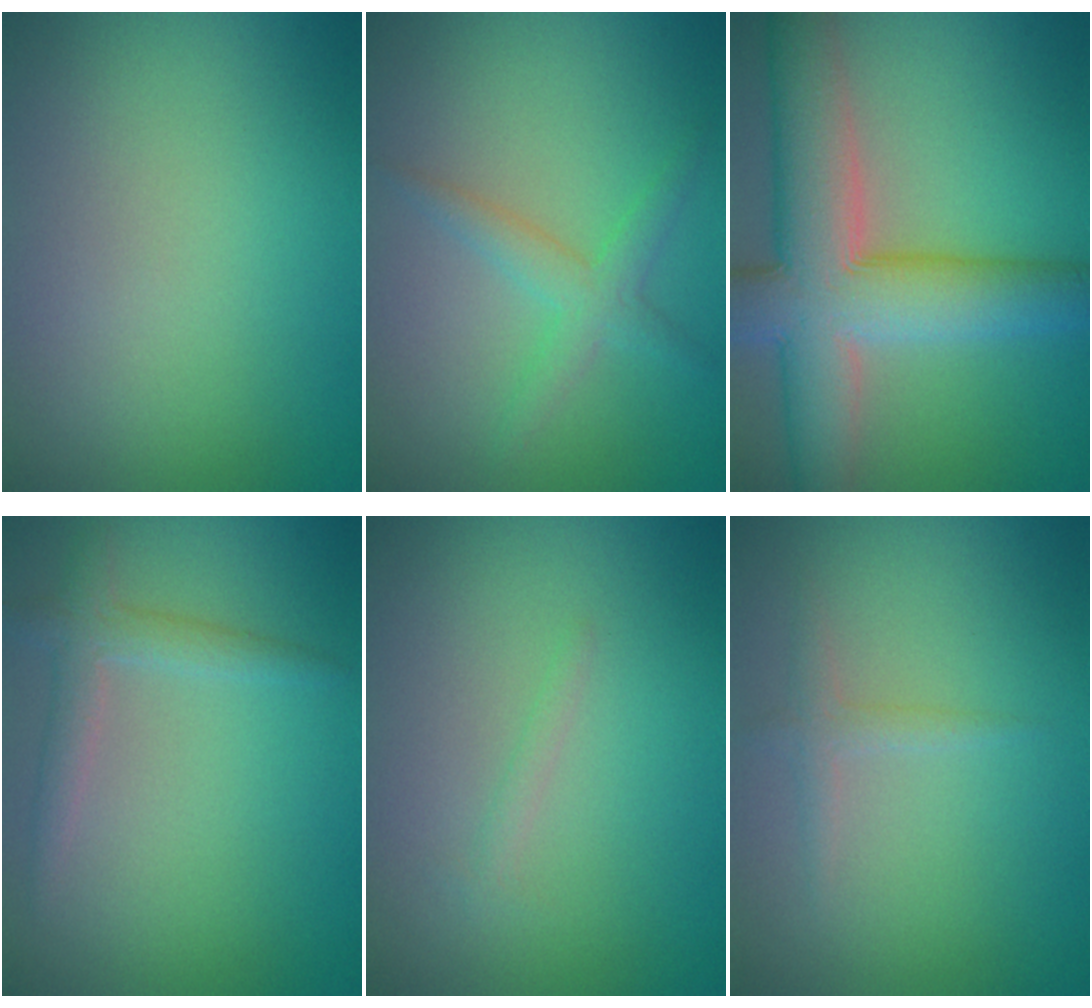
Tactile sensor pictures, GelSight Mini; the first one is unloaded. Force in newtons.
{"total": 2.4, "press": 2.4, "slide": 0.1}
{"total": 10.3, "press": 10.3, "slide": 0.6}
{"total": 2.3, "press": 2.3, "slide": 0.1}
{"total": 0.7, "press": 0.7, "slide": 0.1}
{"total": 1.3, "press": 1.3, "slide": 0.0}